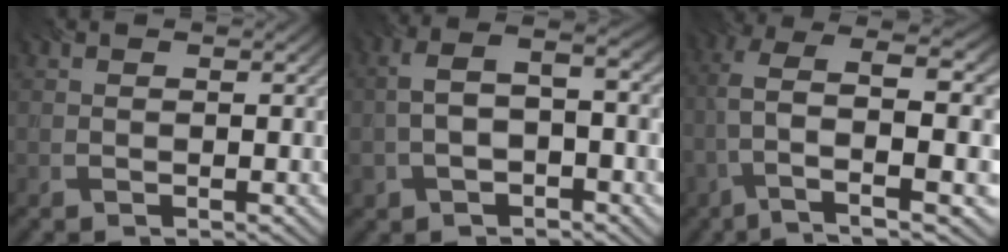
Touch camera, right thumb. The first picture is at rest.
{"total": 8.2, "force": [-0.9, 3.8, 7.1], "torque": [-0.147, 0.006, -0.018]}
{"total": 11.6, "force": [1.1, 3.6, 10.9], "torque": [-0.212, 0.015, 0.020]}